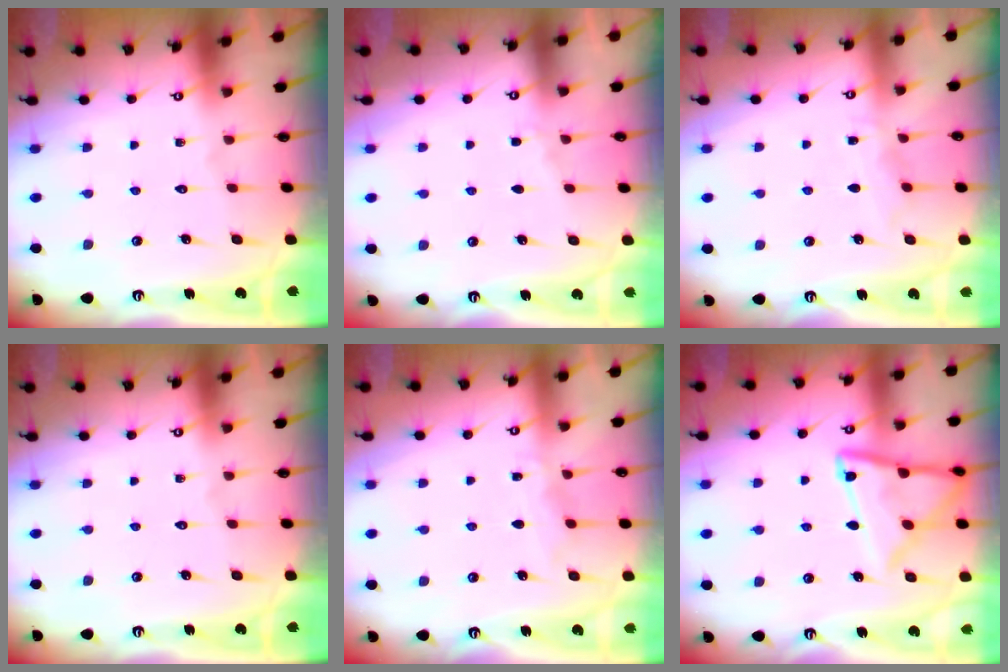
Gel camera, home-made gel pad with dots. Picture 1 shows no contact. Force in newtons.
{"total": 2.8, "press": 2.8, "slide": 0.5}
{"total": 5.1, "press": 5.1, "slide": 0.6}
{"total": 0.0}
{"total": 4.3, "press": 4.2, "slide": 0.5}
{"total": 14.9, "press": 14.8, "slide": 1.3}